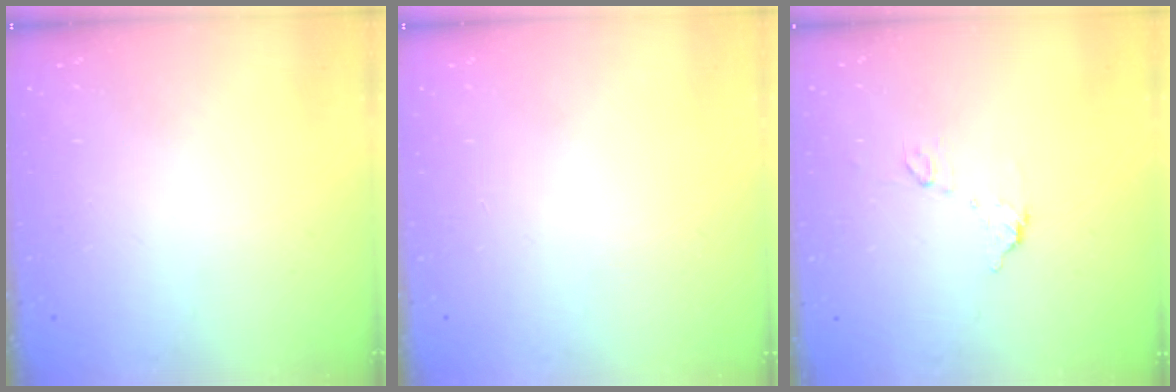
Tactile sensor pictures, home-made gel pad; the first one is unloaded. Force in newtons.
{"total": 0.0}
{"total": 6.0, "press": 6.0, "slide": 0.3}